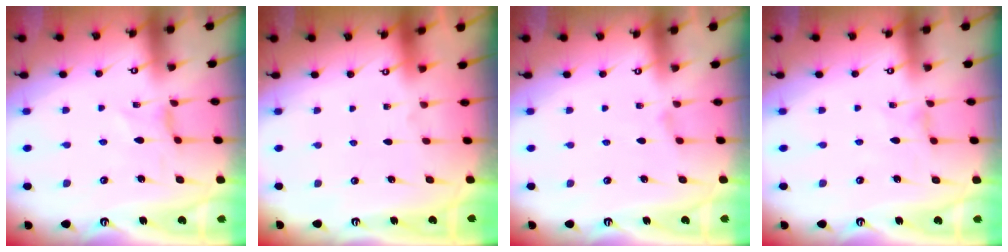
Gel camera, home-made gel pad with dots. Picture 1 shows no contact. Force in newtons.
{"total": 0.0}
{"total": 1.2, "press": 1.1, "slide": 0.3}
{"total": 0.6, "press": 0.5, "slide": 0.2}